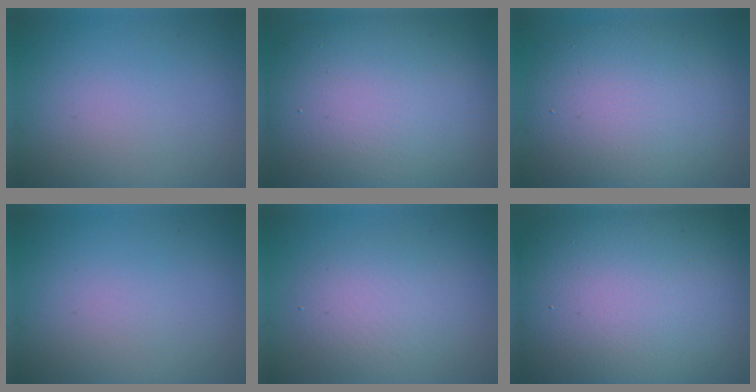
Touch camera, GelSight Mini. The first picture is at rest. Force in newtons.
{"total": 13.8, "press": 13.8, "slide": 1.1}
{"total": 9.6, "press": 9.6, "slide": 0.6}
{"total": 0.0}
{"total": 3.6, "press": 3.6, "slide": 0.3}
{"total": 18.1, "press": 18.1, "slide": 0.8}